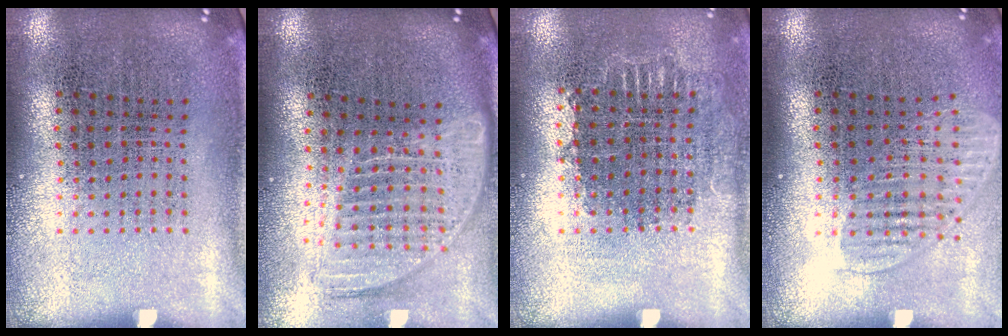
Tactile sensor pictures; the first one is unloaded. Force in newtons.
{"total": 1.7, "press": 1.4, "slide": 0.9}
{"total": 0.7, "press": 0.7, "slide": 0.3}
{"total": 1.6, "press": 1.4, "slide": 0.8}